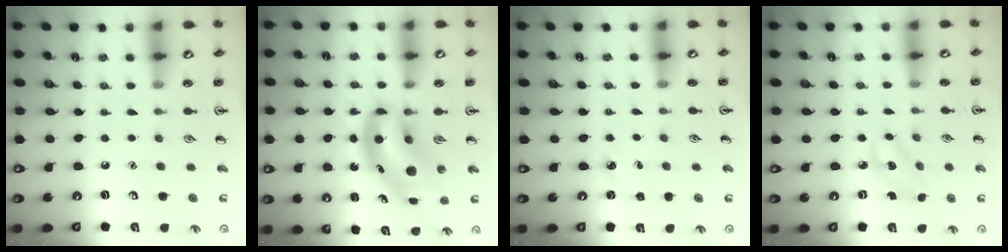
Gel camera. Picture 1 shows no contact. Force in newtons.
{"total": 9.1, "press": 8.8, "slide": 2.5}
{"total": 3.1, "press": 3.0, "slide": 0.9}
{"total": 2.8, "press": 2.7, "slide": 0.9}